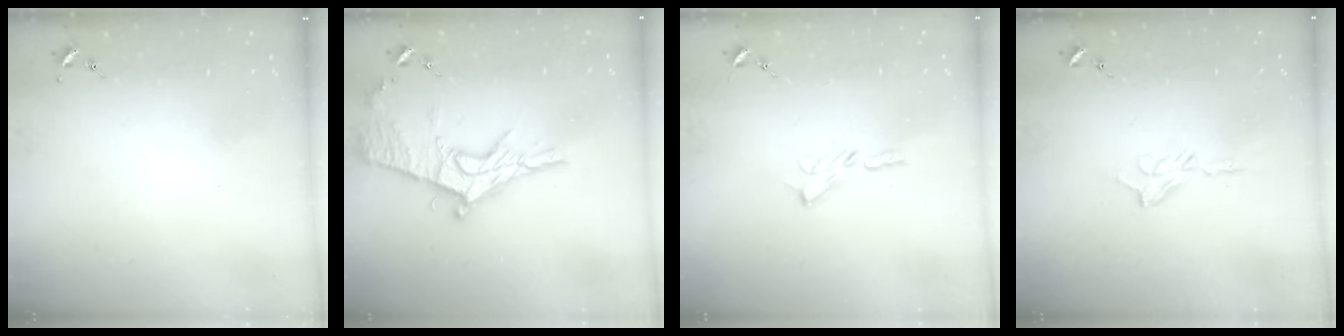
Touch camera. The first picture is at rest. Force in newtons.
{"total": 16.9, "press": 16.8, "slide": 1.4}
{"total": 4.0, "press": 4.0, "slide": 0.4}
{"total": 6.9, "press": 6.9, "slide": 0.7}